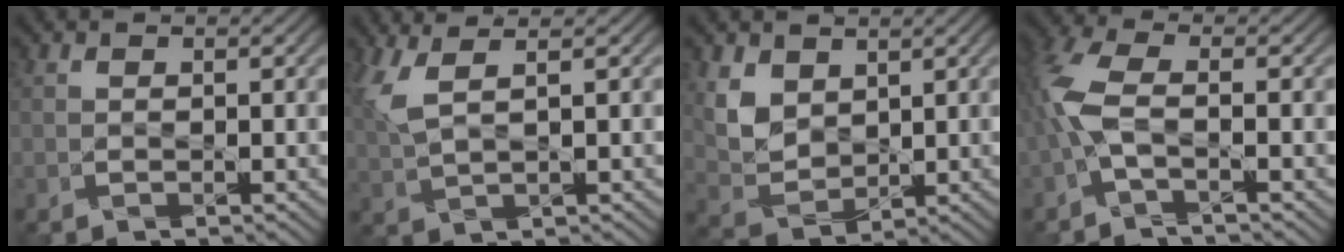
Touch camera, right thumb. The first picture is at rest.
{"total": 3.9, "force": [2.0, 0.2, 3.3], "torque": [-0.098, 0.011, 0.051]}
{"total": 5.1, "force": [2.7, 3.2, 2.8], "torque": [-0.088, -0.007, 0.054]}
{"total": 5.8, "force": [-1.5, 1.7, 5.4], "torque": [-0.154, 0.008, -0.036]}